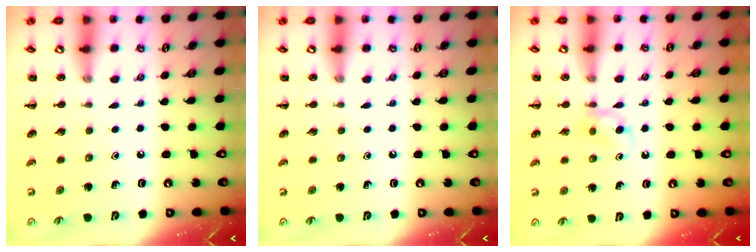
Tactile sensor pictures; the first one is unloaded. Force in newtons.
{"total": 0.0}
{"total": 2.5, "press": 2.3, "slide": 1.0}